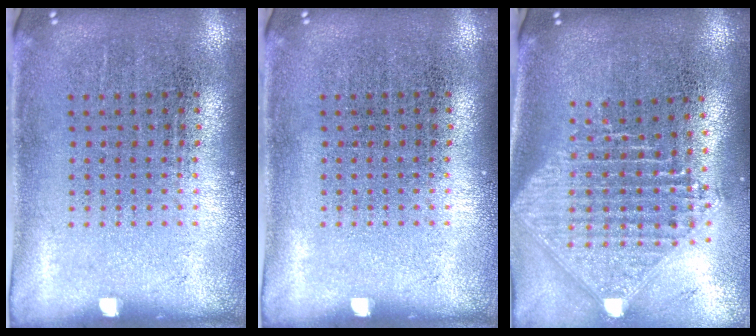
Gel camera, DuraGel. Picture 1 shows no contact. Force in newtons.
{"total": 0.0}
{"total": 2.4, "press": 1.9, "slide": 1.5}